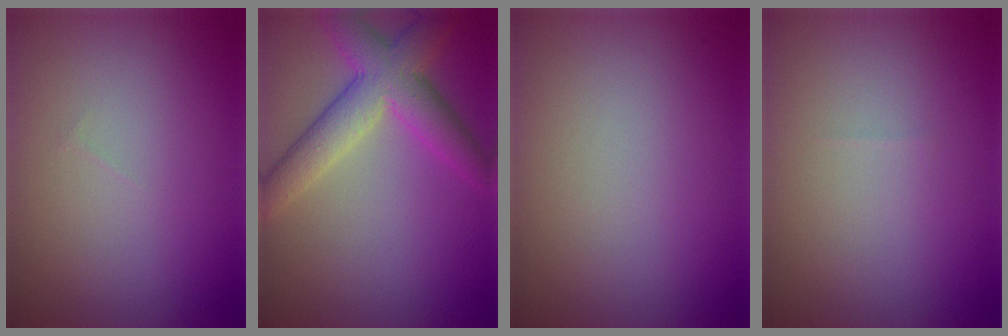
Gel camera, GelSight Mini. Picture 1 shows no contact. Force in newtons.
{"total": 4.9, "press": 4.9, "slide": 0.3}
{"total": 0.0}
{"total": 0.0}